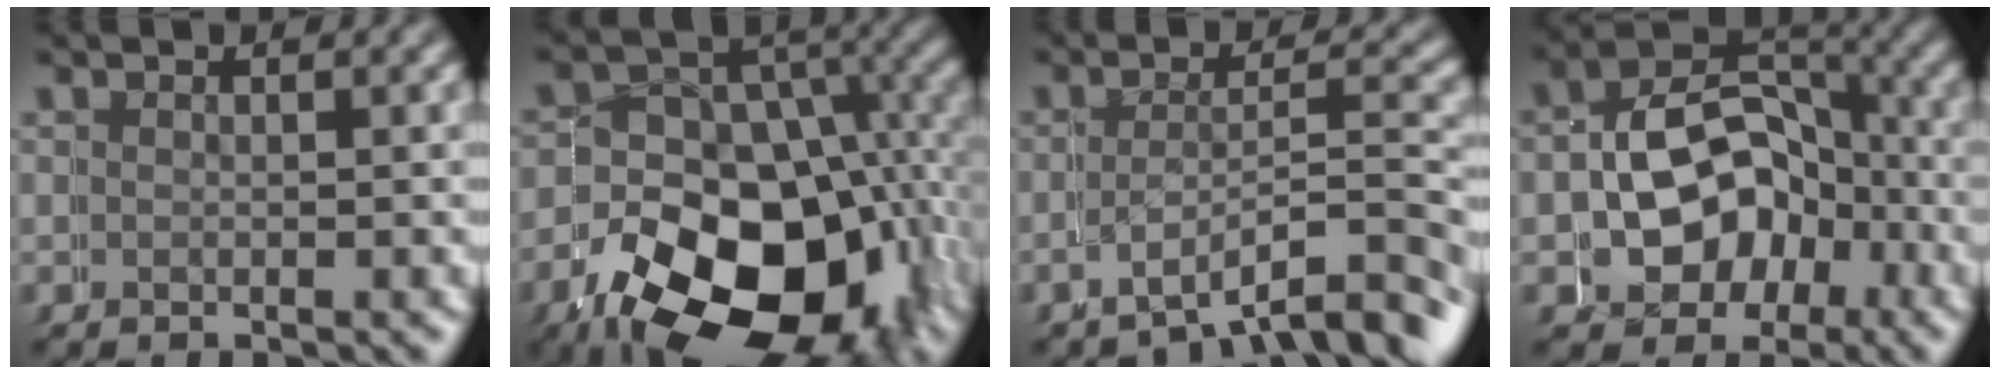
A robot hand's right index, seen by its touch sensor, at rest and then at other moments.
{"total": 16.8, "force": [-6.6, 11.0, 10.7], "torque": [-0.152, -0.066, -0.073]}
{"total": 3.9, "force": [-3.1, 0.2, 2.3], "torque": [-0.021, -0.011, -0.046]}
{"total": 7.5, "force": [-1.3, 7.0, 2.4], "torque": [-0.050, -0.025, -0.015]}